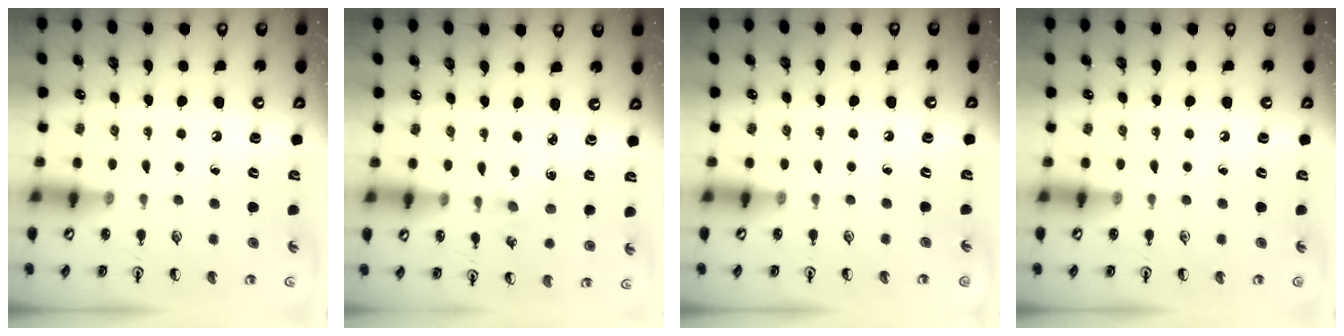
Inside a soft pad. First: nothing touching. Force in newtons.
{"total": 2.1, "press": 2.0, "slide": 0.3}
{"total": 0.0}
{"total": 0.0}